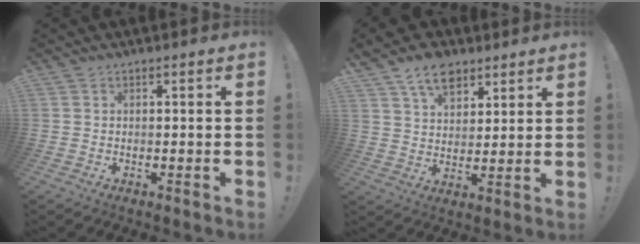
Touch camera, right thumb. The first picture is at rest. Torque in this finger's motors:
{"motor_torque": [0.18, 0.32, 0.11, 0.11, 0.26]}